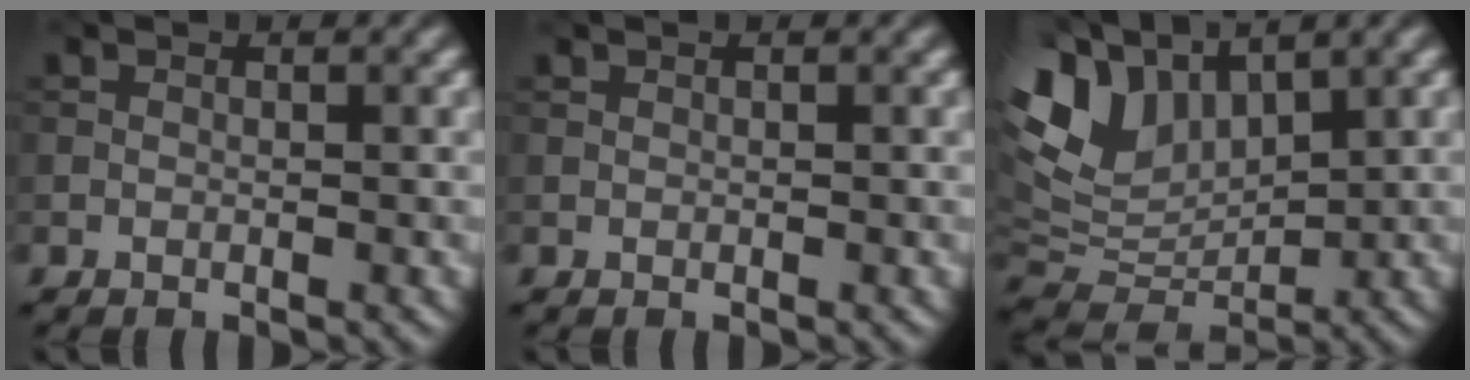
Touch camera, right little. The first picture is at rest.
{"total": 0.0}
{"total": 8.4, "force": [4.0, 5.4, 5.1], "torque": [-0.121, 0.009, 0.074]}